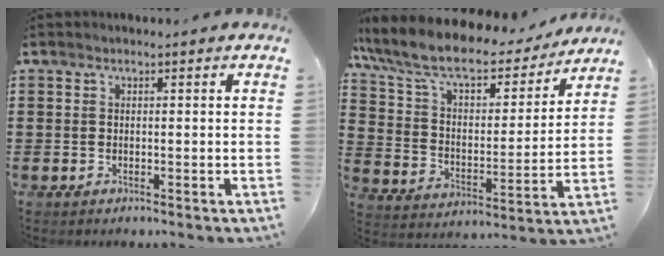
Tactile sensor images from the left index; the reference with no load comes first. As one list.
[{"total": 9.2, "force": [7.8, 2.4, 4.2], "torque": [-0.115, -0.048, 0.134]}]